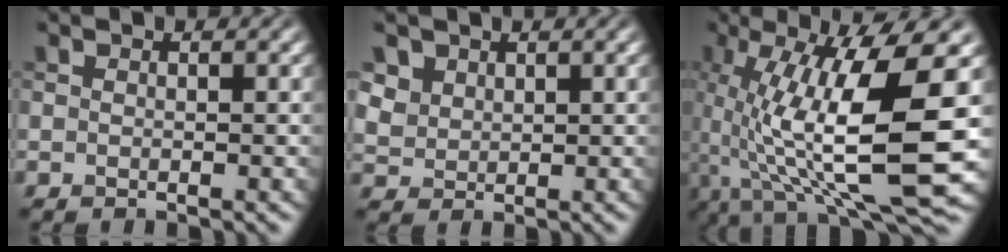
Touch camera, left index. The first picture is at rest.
{"total": 2.9, "force": [1.8, 2.1, 0.8], "torque": [-0.028, -0.006, 0.053]}
{"total": 13.0, "force": [-0.5, 3.4, 12.5], "torque": [-0.229, -0.007, 0.002]}